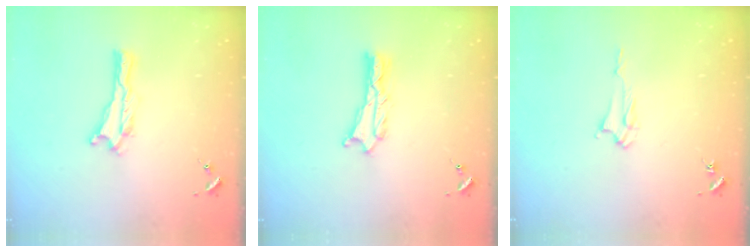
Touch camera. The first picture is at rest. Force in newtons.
{"total": 1.8, "press": 1.7, "slide": 0.2}
{"total": 2.4, "press": 2.4, "slide": 0.3}